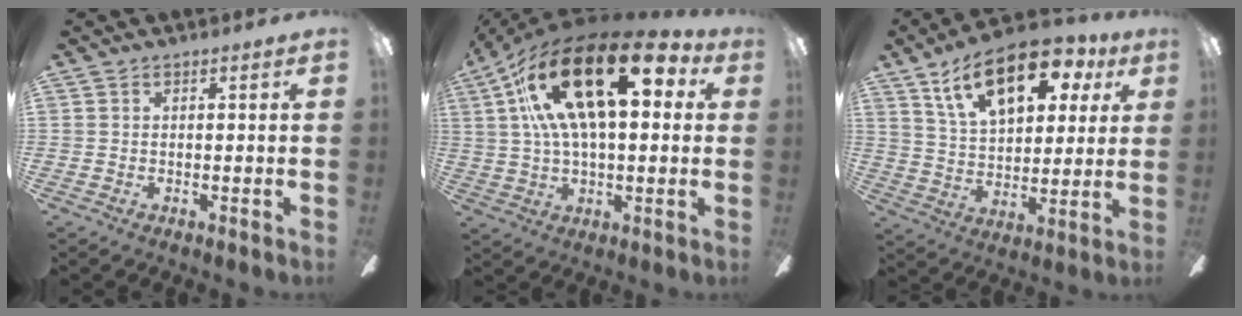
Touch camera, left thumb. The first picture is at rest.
{"total": 28.7, "force": [10.8, 13.0, 23.2], "torque": [-0.416, -0.044, 0.174]}
{"total": 19.8, "force": [10.6, 10.2, 13.3], "torque": [-0.211, -0.028, 0.180]}